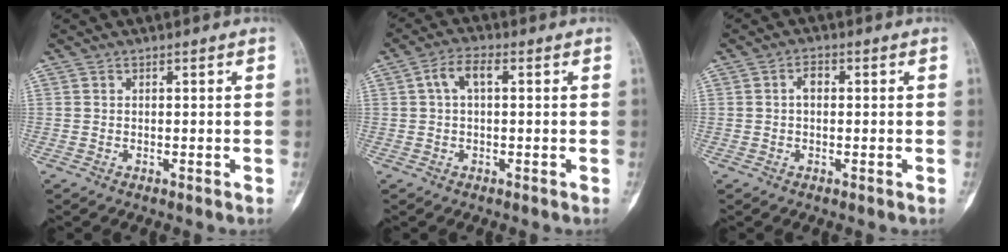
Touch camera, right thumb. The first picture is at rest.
{"total": 4.3, "force": [0.9, 2.1, 3.7], "torque": [-0.072, 0.017, 0.013]}
{"total": 2.2, "force": [0.1, 1.3, 1.7], "torque": [-0.021, 0.008, -0.002]}